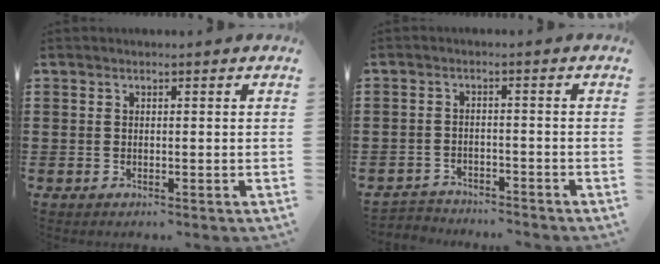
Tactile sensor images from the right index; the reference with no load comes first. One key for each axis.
{"total": 2.6, "fx": -2.5, "fy": 0.4, "fz": -0.3, "tx": -0.002, "ty": 0.001, "tz": -0.057}